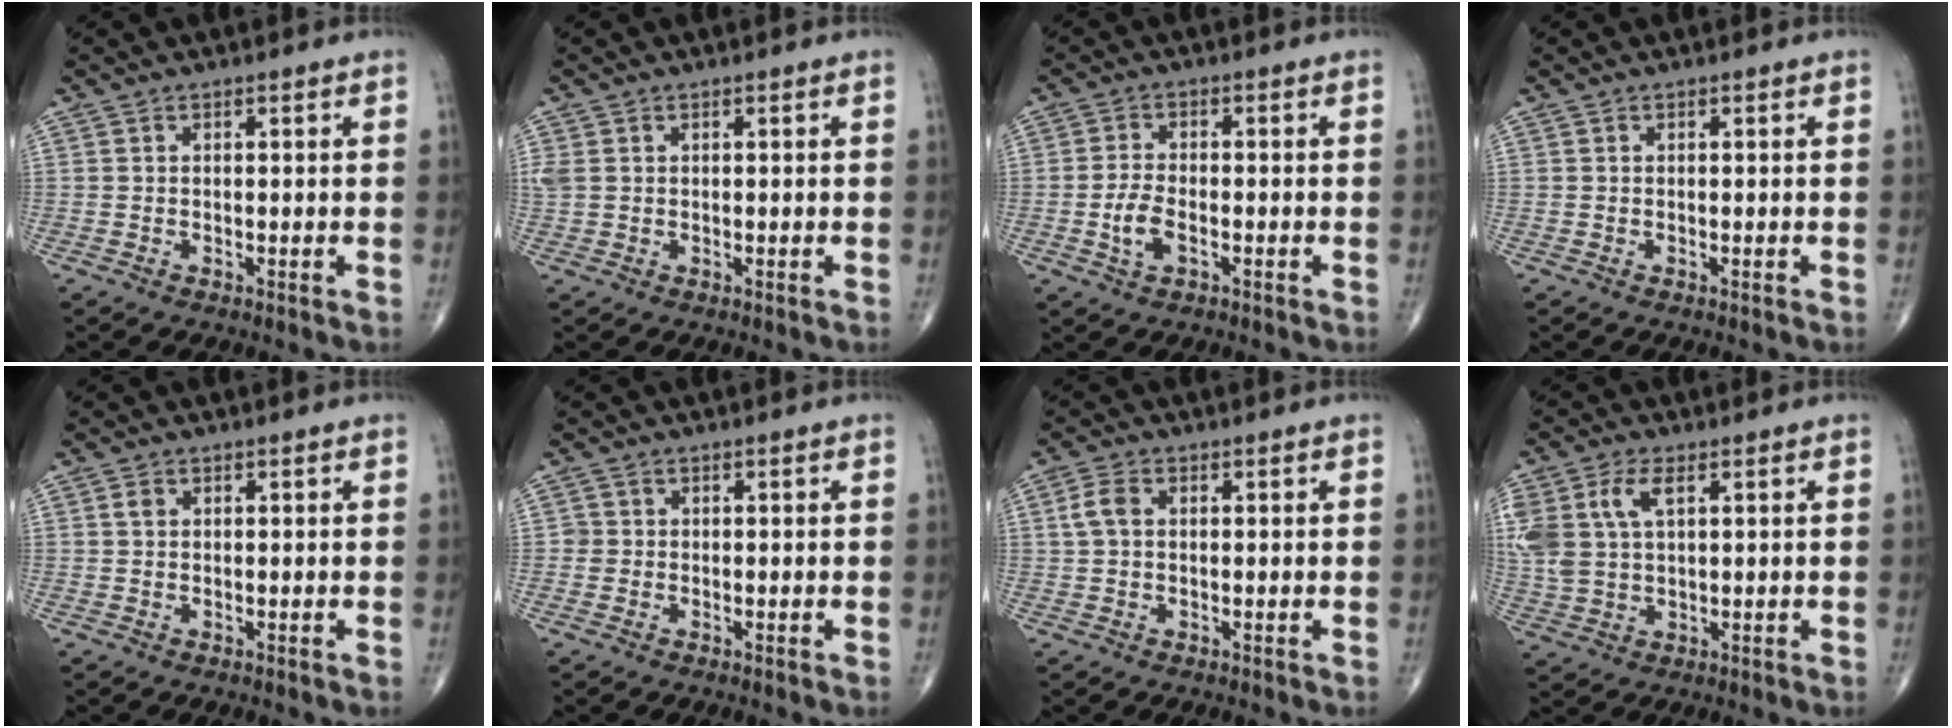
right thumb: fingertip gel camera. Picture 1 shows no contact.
{"total": 2.1, "force": [0.6, 1.6, 1.3], "torque": [-0.045, 0.012, 0.018]}
{"total": 4.7, "force": [-1.5, 2.3, 3.8], "torque": [-0.079, 0.008, -0.028]}
{"total": 0.0}
{"total": 1.2, "force": [0.3, 0.9, 0.6], "torque": [-0.010, 0.002, 0.005]}
{"total": 1.3, "force": [-0.2, 1.3, 0.1], "torque": [0.008, 0.005, -0.005]}
{"total": 3.5, "force": [0.6, 2.3, 2.5], "torque": [-0.058, 0.009, 0.009]}
{"total": 10.0, "force": [3.3, 5.6, 7.6], "torque": [-0.182, 0.007, 0.071]}